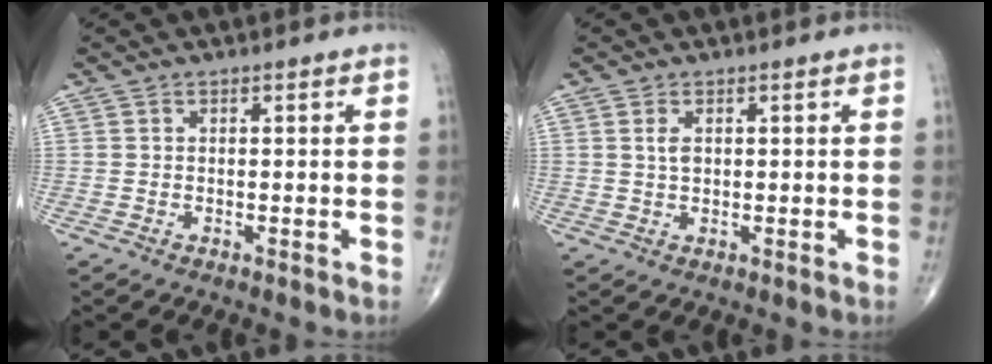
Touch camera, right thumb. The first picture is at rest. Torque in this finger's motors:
{"motor_torque": [-0.41, 0.31, -0.07, -0.06, -0.02]}